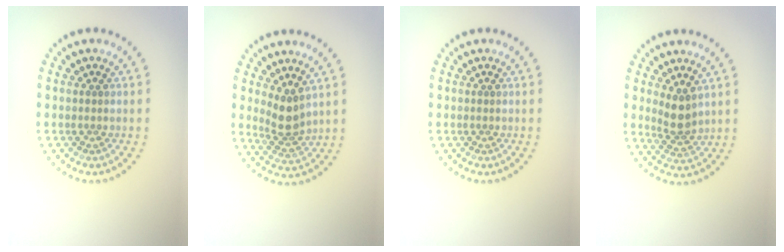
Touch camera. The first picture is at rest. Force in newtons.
{"total": 2.8, "press": 2.1, "slide": 1.9}
{"total": 0.0}
{"total": 2.6, "press": 2.0, "slide": 1.6}